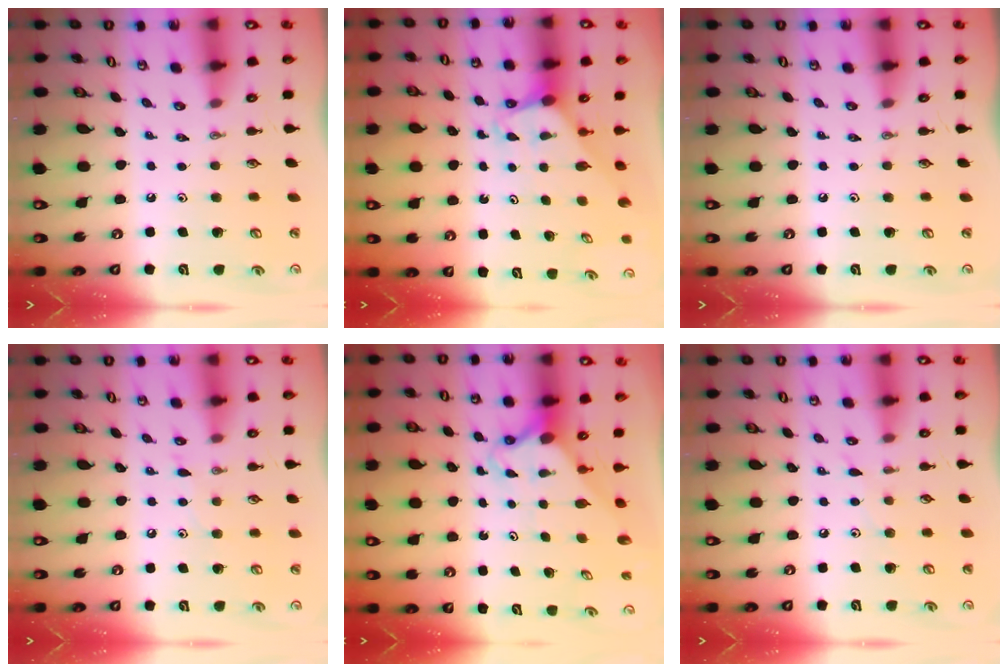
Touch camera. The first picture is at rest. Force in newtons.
{"total": 2.0, "press": 2.0, "slide": 0.1}
{"total": 0.0}
{"total": 5.4, "press": 5.4, "slide": 0.5}
{"total": 2.8, "press": 2.8, "slide": 0.2}
{"total": 3.7, "press": 3.6, "slide": 0.6}